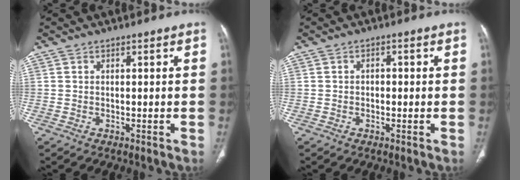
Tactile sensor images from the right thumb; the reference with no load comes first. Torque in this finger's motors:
{"motor_torque": [-0.23, 0.19, -0.16, 0.01, 0.08]}